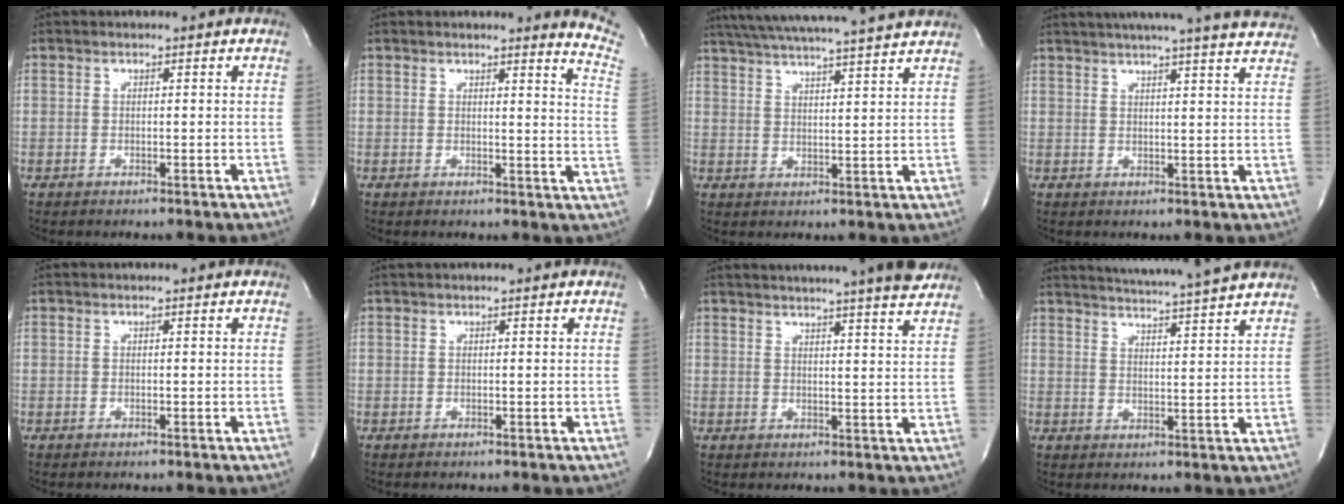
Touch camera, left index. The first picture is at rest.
{"total": 7.4, "force": [7.1, -1.3, 1.5], "torque": [-0.016, -0.092, 0.051]}
{"total": 19.3, "force": [17.5, -0.3, 8.2], "torque": [-0.148, 0.008, 0.242]}
{"total": 22.2, "force": [20.1, 0.3, 9.5], "torque": [-0.153, -0.013, 0.245]}
{"total": 0.0}
{"total": 0.9, "force": [0.8, -0.1, 0.4], "torque": [-0.009, 0.017, 0.016]}
{"total": 16.1, "force": [14.5, -0.3, 6.8], "torque": [-0.113, -0.015, 0.179]}
{"total": 13.5, "force": [12.4, -1.3, 5.1], "torque": [-0.094, -0.011, 0.170]}